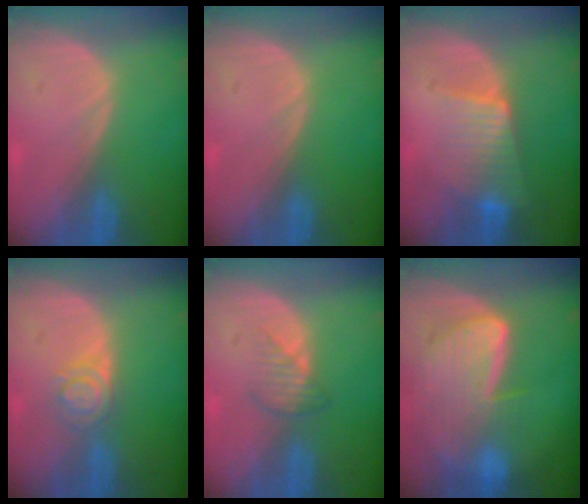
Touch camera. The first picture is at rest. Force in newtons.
{"total": 0.0}
{"total": 6.5, "press": 6.1, "slide": 2.3}
{"total": 4.2, "press": 3.8, "slide": 1.7}
{"total": 2.5, "press": 2.5, "slide": 0.4}
{"total": 9.2, "press": 8.0, "slide": 4.5}